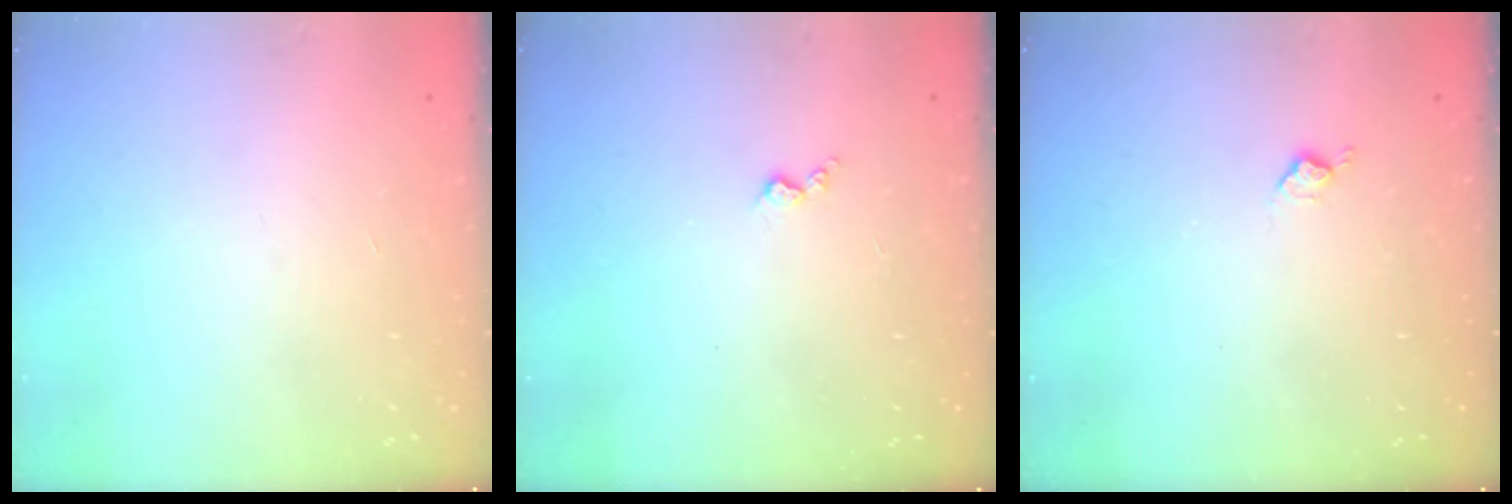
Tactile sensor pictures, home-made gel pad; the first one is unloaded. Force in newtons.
{"total": 2.4, "press": 2.4, "slide": 0.5}
{"total": 6.1, "press": 6.1, "slide": 0.7}